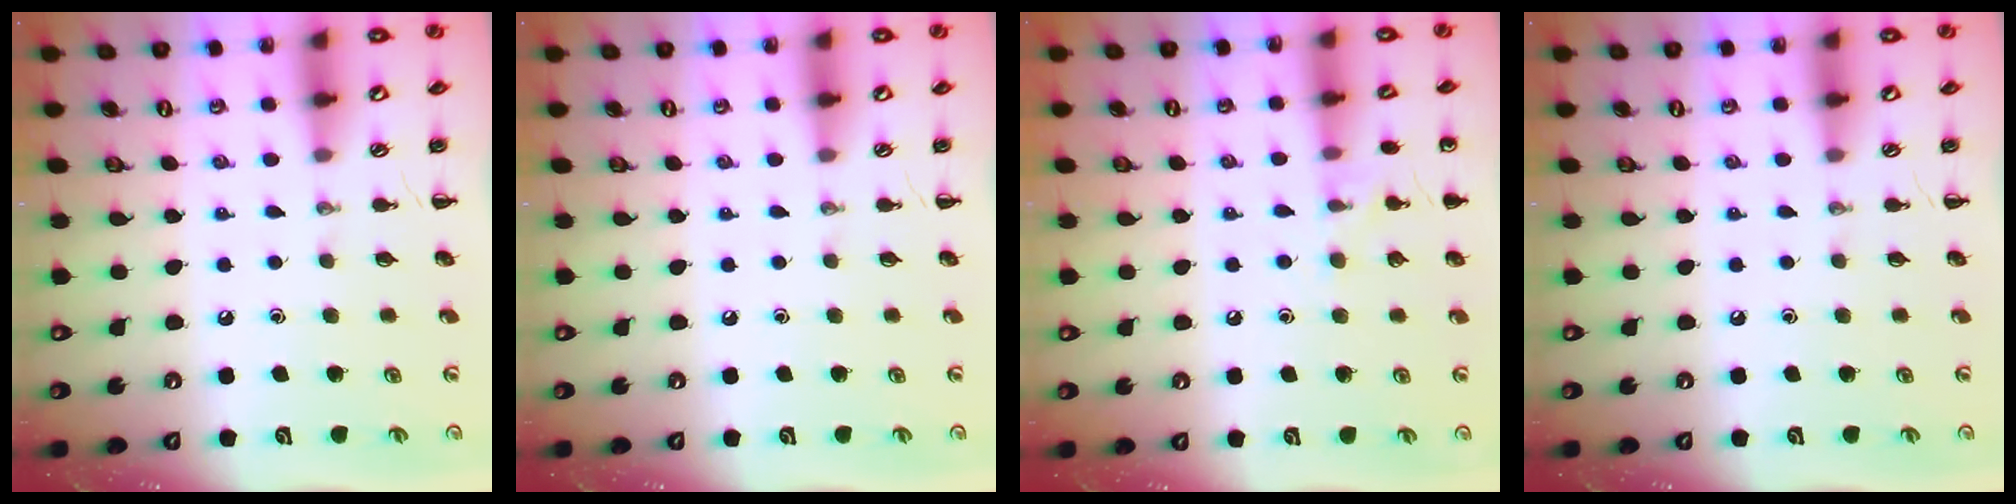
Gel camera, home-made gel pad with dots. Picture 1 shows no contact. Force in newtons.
{"total": 0.0}
{"total": 7.4, "press": 7.2, "slide": 1.6}
{"total": 0.0}